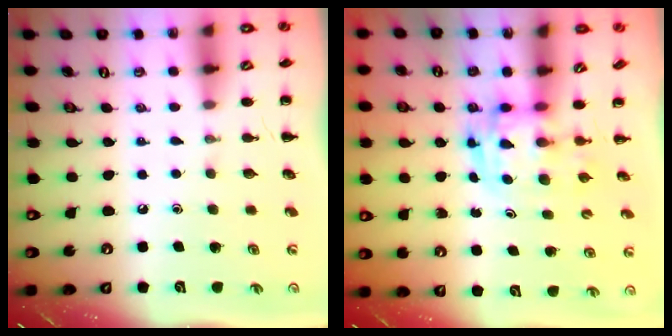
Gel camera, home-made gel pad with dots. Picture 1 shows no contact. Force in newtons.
{"total": 3.0, "press": 3.0, "slide": 0.5}